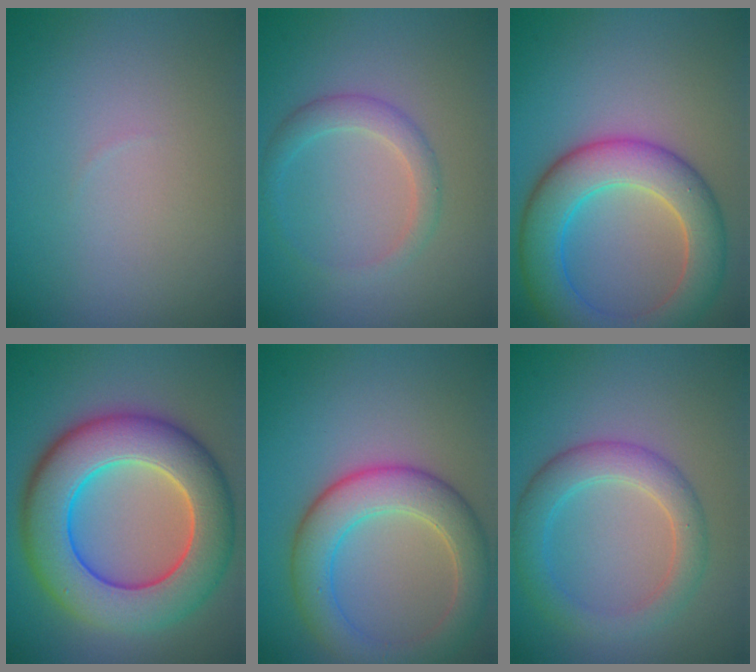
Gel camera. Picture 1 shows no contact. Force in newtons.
{"total": 2.2, "press": 2.2, "slide": 0.2}
{"total": 7.4, "press": 7.4, "slide": 0.2}
{"total": 11.1, "press": 11.0, "slide": 0.7}
{"total": 5.8, "press": 5.8, "slide": 0.4}
{"total": 4.0, "press": 3.9, "slide": 0.4}